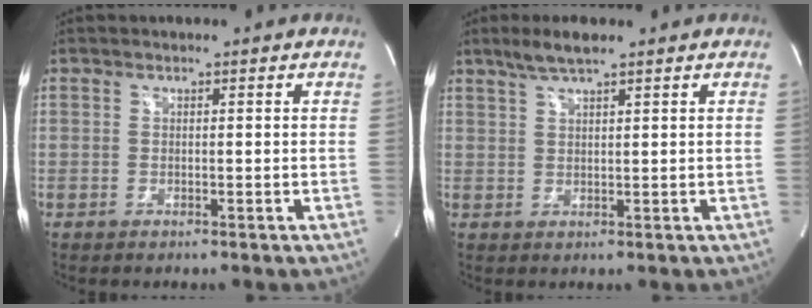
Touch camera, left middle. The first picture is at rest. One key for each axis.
{"total": 4.1, "fx": 3.1, "fy": 0.3, "fz": 2.7, "tx": -0.063, "ty": 0.008, "tz": 0.061}